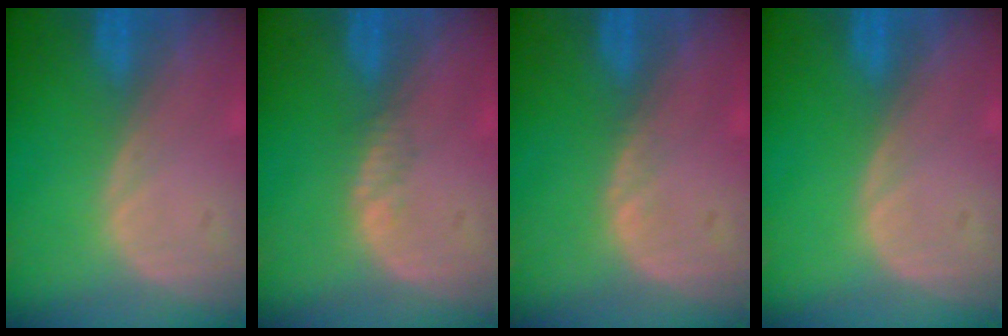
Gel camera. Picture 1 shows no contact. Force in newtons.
{"total": 1.1, "press": 0.9, "slide": 0.7}
{"total": 0.7, "press": 0.6, "slide": 0.3}
{"total": 0.0}